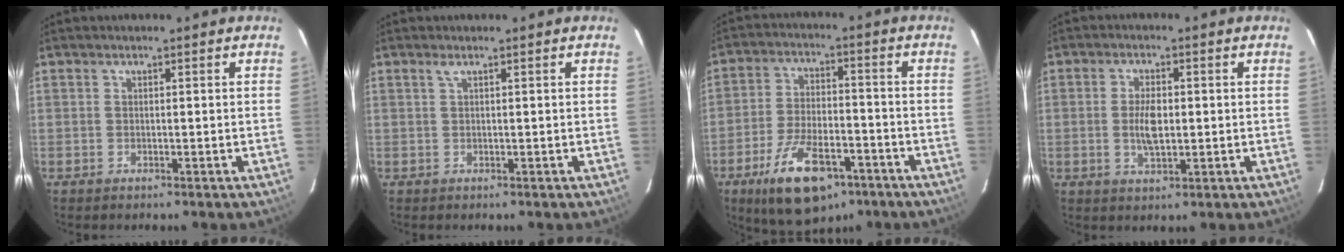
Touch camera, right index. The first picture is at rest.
{"total": 0.7, "force": [0.4, -0.2, 0.6], "torque": [-0.012, 0.003, 0.007]}
{"total": 15.4, "force": [-8.9, 6.8, 10.6], "torque": [-0.210, -0.014, -0.145]}
{"total": 5.3, "force": [-0.2, 2.5, 4.7], "torque": [-0.091, -0.002, -0.001]}